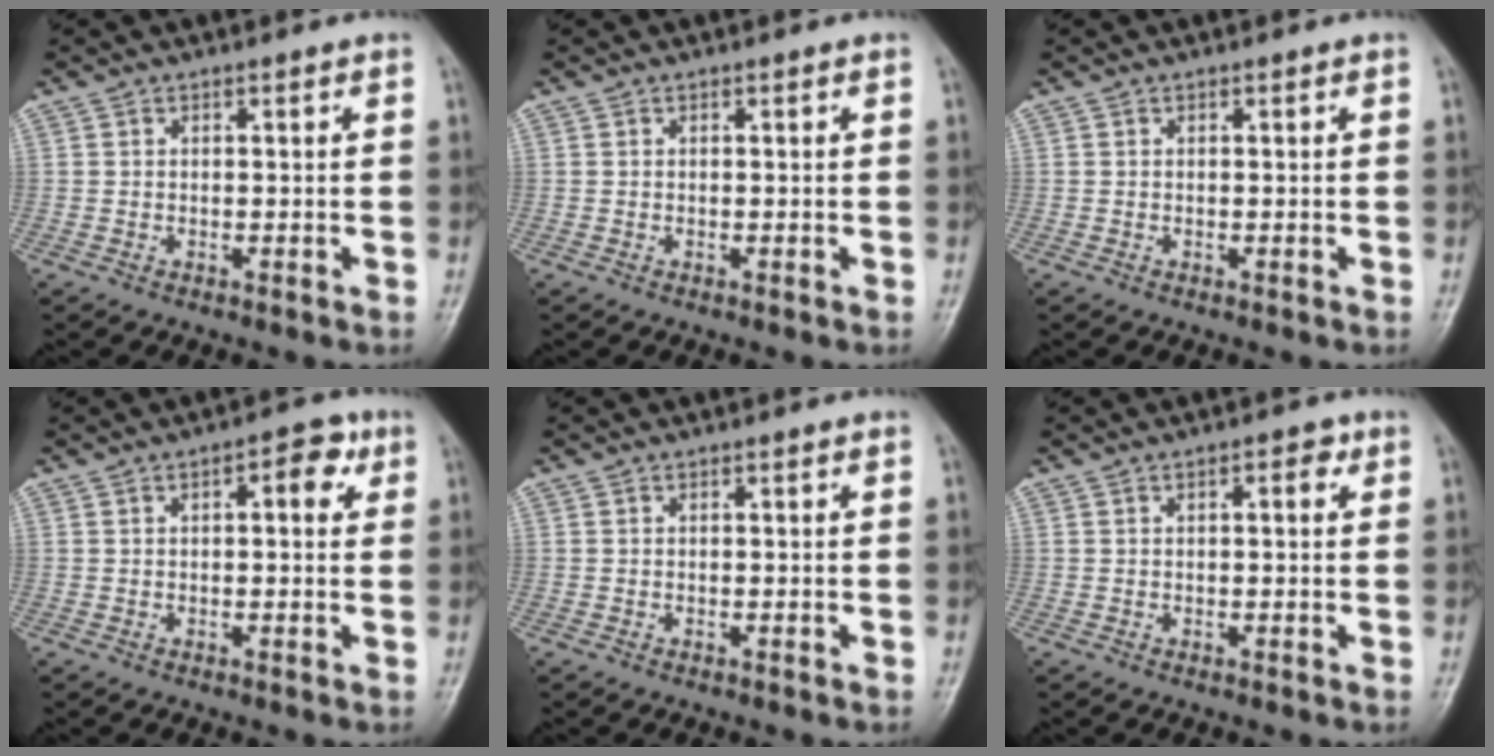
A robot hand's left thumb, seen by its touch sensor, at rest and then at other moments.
{"total": 0.0}
{"total": 0.0}
{"total": 4.8, "force": [1.6, 2.2, 3.9], "torque": [-0.035, 0.003, 0.013]}
{"total": 0.0}
{"total": 2.4, "force": [0.9, 1.1, 2.0], "torque": [-0.022, 0.002, 0.009]}